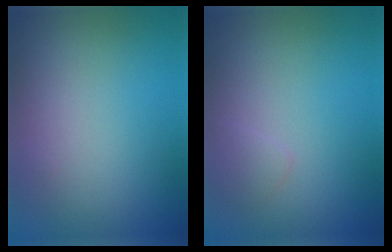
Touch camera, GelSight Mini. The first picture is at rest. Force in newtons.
{"total": 0.8, "press": 0.8, "slide": 0.1}